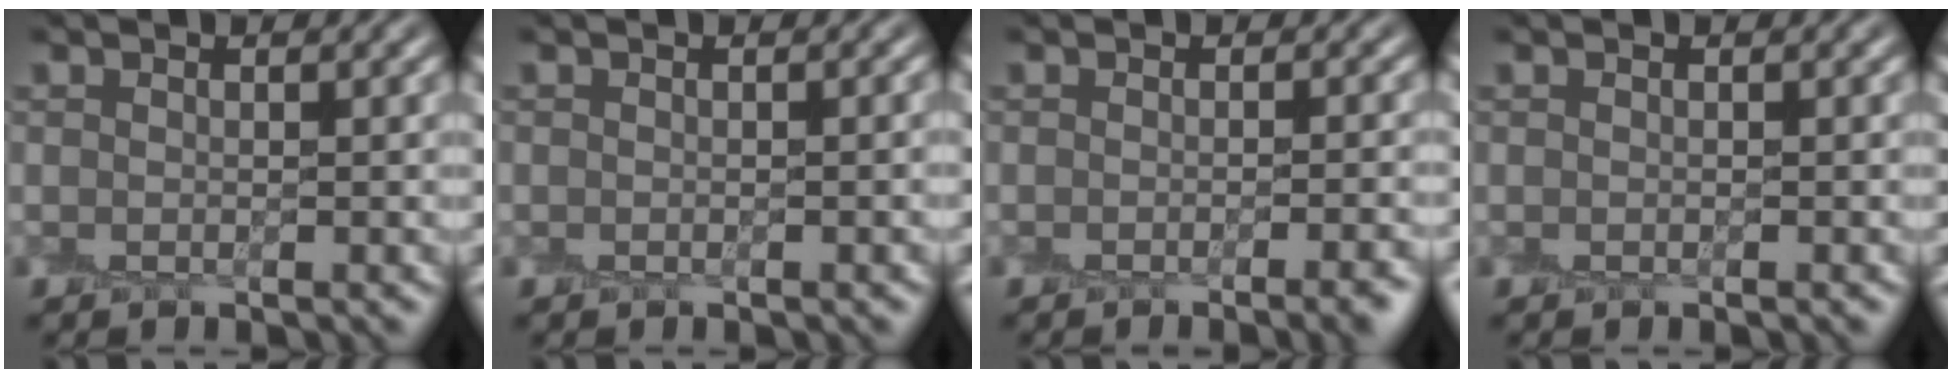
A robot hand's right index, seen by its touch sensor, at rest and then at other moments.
{"total": 0.7, "force": [-0.5, 0.3, 0.4], "torque": [-0.004, -0.001, -0.009]}
{"total": 3.4, "force": [-2.3, 0.7, 2.5], "torque": [-0.017, -0.007, -0.023]}
{"total": 0.0}